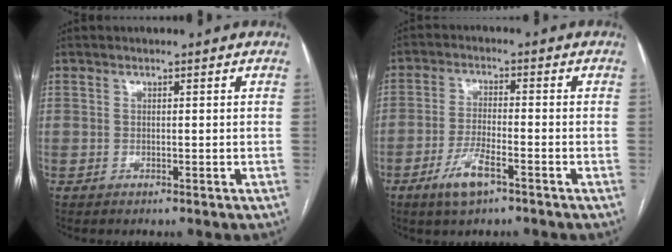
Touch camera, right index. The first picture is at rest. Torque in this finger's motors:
{"motor_torque": [0.99, -0.48, 0.36, 0.07]}